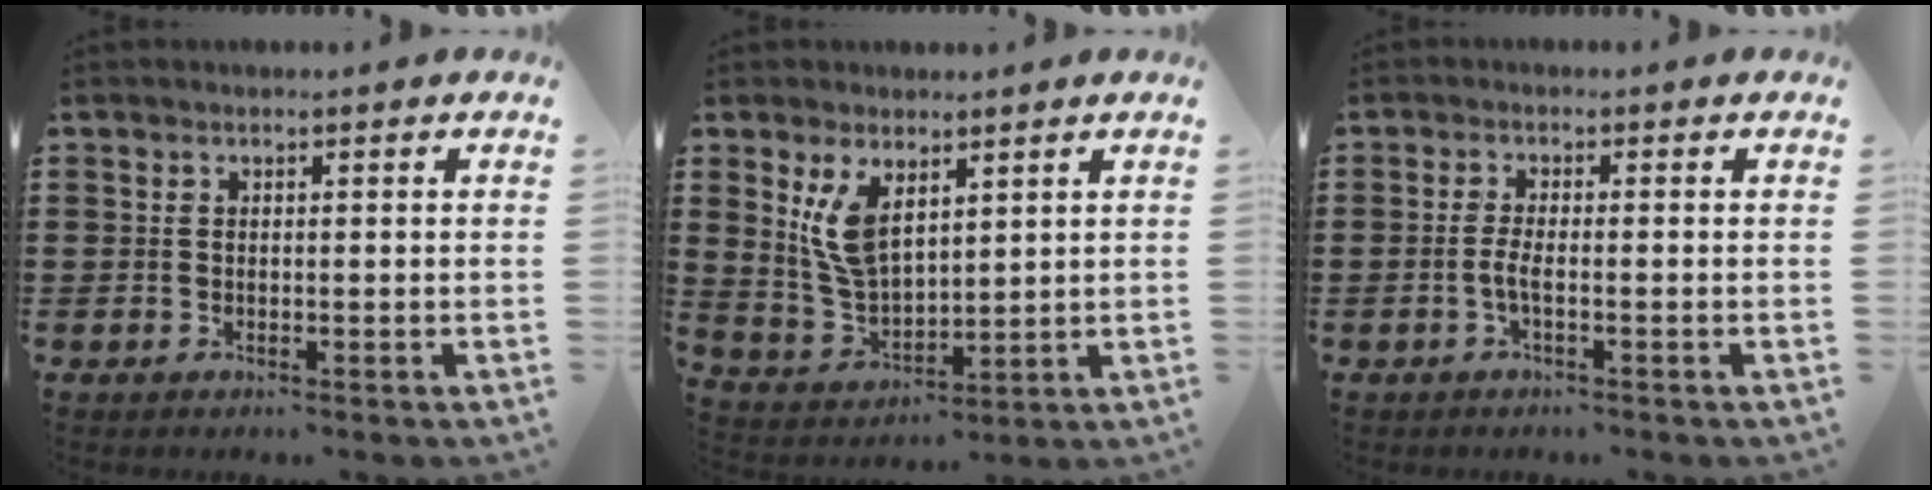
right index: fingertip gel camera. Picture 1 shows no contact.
{"total": 7.6, "force": [3.7, 3.8, 5.4], "torque": [-0.130, -0.007, 0.066]}
{"total": 2.4, "force": [-0.9, 0.4, 2.2], "torque": [-0.055, -0.004, -0.022]}